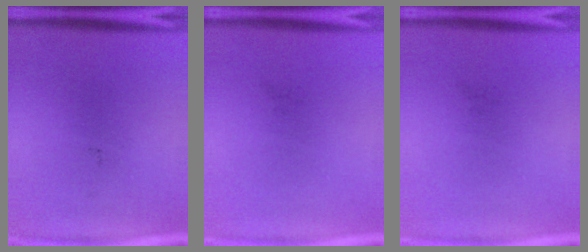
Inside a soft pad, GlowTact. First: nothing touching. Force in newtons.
{"total": 0.0}
{"total": 0.0}